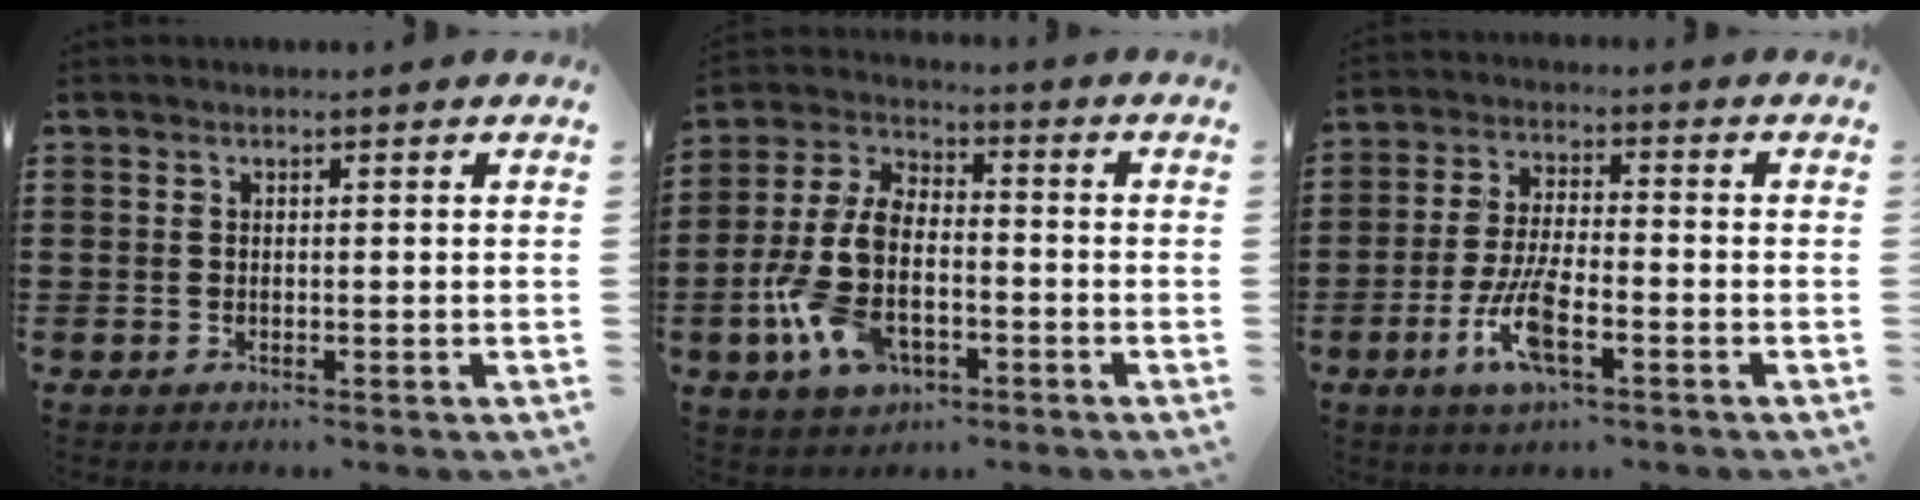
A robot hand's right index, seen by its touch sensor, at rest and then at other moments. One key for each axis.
{"total": 10.5, "fx": -2.8, "fy": 6.1, "fz": 8.1, "tx": -0.206, "ty": -0.007, "tz": -0.057}
{"total": 8.3, "fx": -3.5, "fy": 2.5, "fz": 7.1, "tx": -0.161, "ty": -0.013, "tz": -0.067}